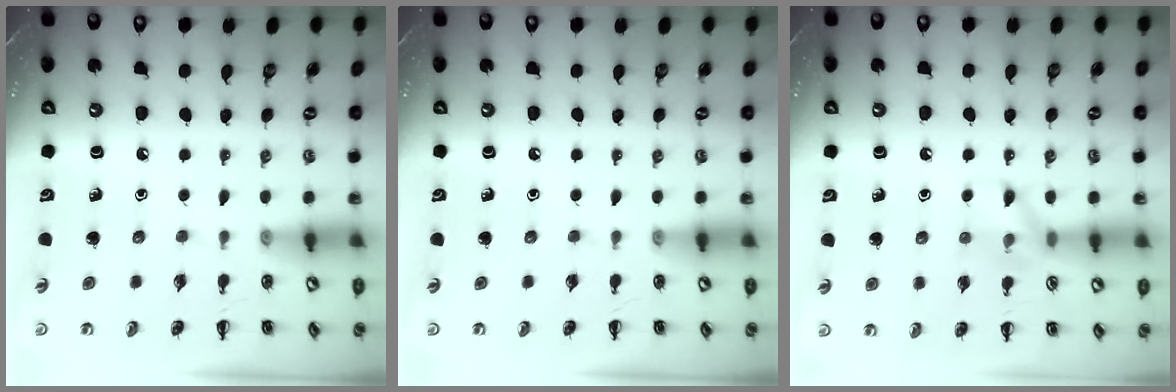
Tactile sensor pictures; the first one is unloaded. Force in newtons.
{"total": 0.0}
{"total": 7.8, "press": 7.6, "slide": 1.4}